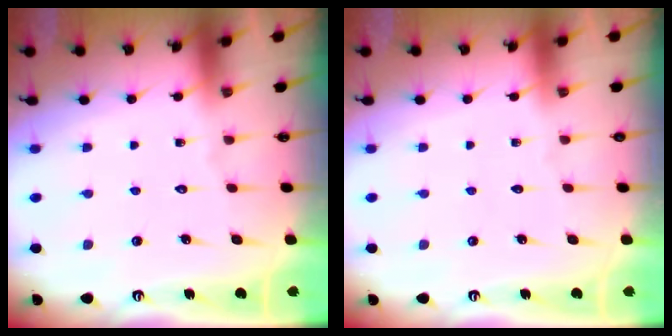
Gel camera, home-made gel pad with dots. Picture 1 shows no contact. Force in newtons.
{"total": 0.0}